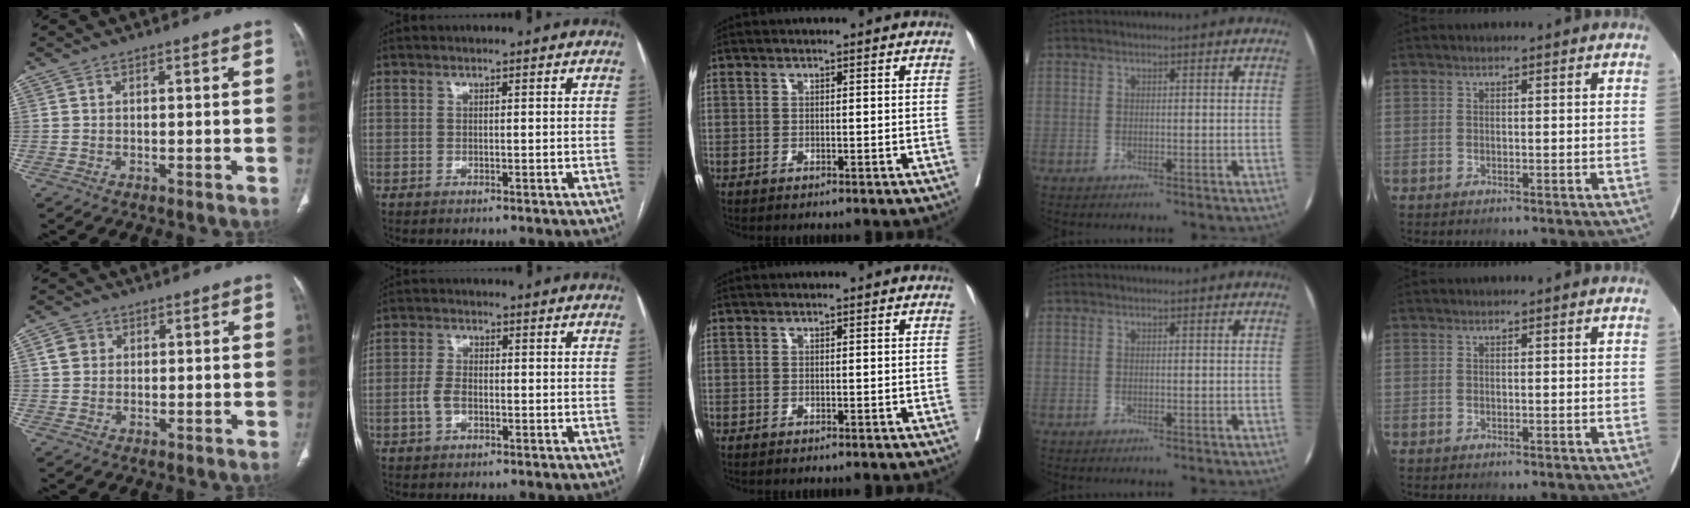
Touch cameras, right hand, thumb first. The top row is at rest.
{"thumb": {"total": 3.4, "force": [0.9, 3.0, 1.3], "torque": [-0.008, 0.004, 0.014]}, "index": {"total": 3.5, "force": [-0.9, 2.0, 2.8], "torque": [-0.064, 0.008, -0.016]}}